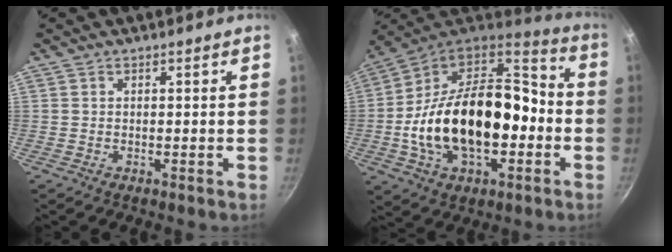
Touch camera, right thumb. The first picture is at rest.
{"total": 27.2, "force": [-4.1, 16.3, 21.4], "torque": [-0.360, 0.058, -0.069]}